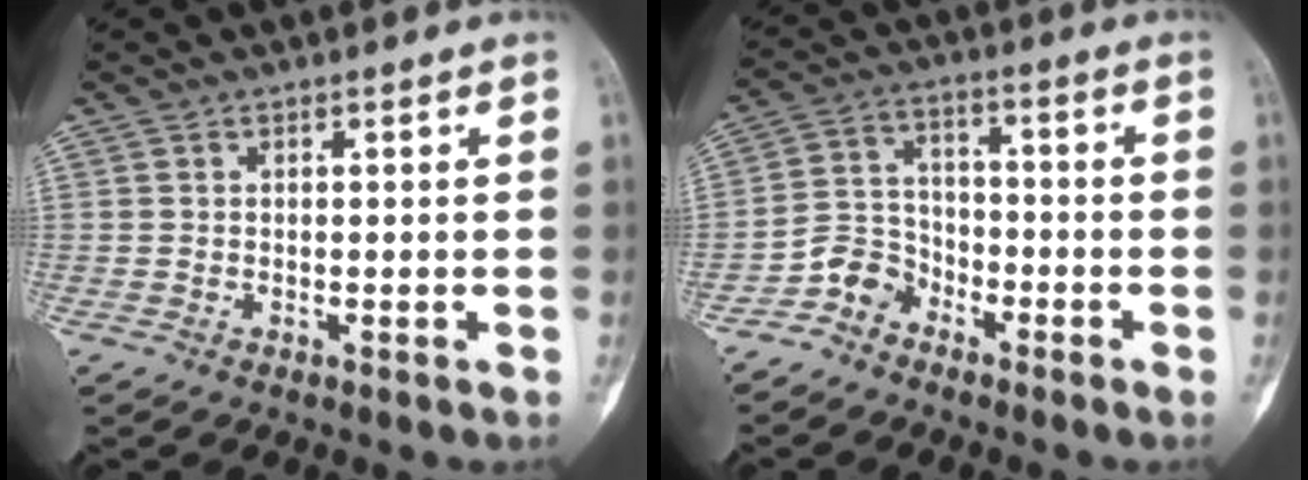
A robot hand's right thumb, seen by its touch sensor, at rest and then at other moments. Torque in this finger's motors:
{"motor_torque": [0.16, -0.01, -0.28, -0.46, 0.02]}